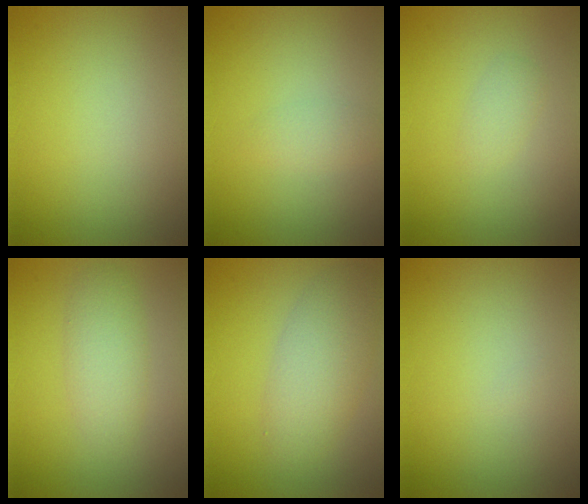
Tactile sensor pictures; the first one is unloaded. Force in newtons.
{"total": 1.2, "press": 1.2, "slide": 0.1}
{"total": 1.1, "press": 1.1, "slide": 0.1}
{"total": 2.7, "press": 2.7, "slide": 0.1}
{"total": 4.3, "press": 4.3, "slide": 0.1}
{"total": 0.0}